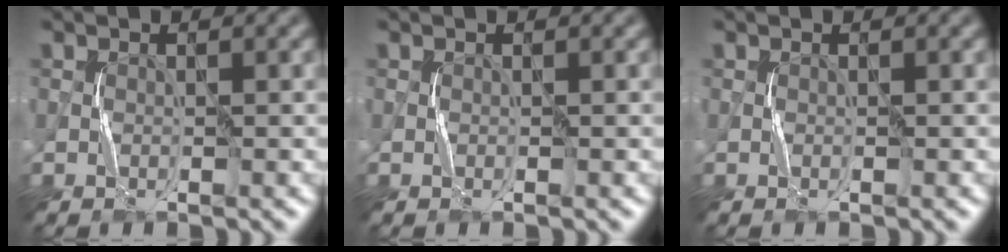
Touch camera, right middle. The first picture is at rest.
{"total": 0.0}
{"total": 0.0}